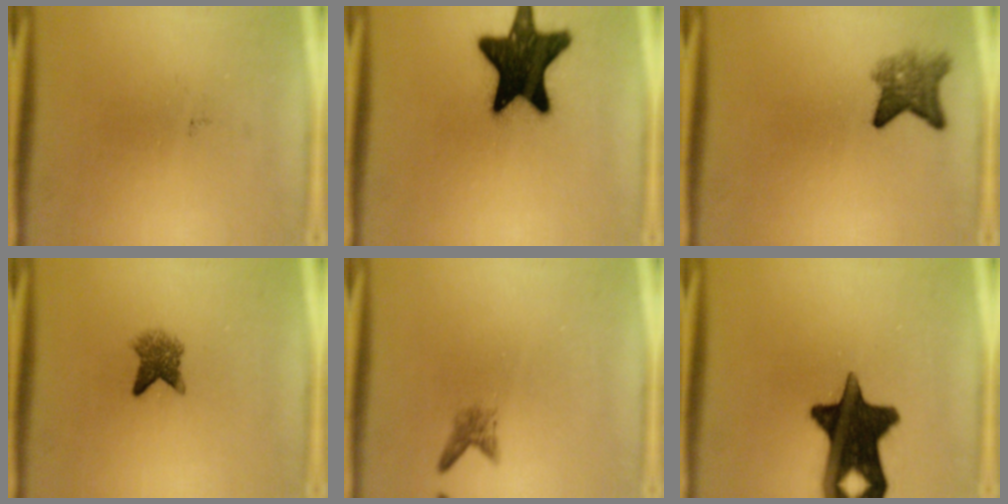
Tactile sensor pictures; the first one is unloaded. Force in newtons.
{"total": 18.9}
{"total": 4.5}
{"total": 3.6}
{"total": 1.6}
{"total": 16.1}